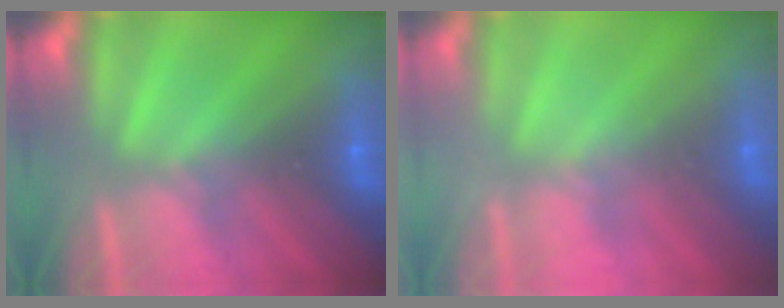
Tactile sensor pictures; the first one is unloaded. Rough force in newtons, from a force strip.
{"total": 2.3}